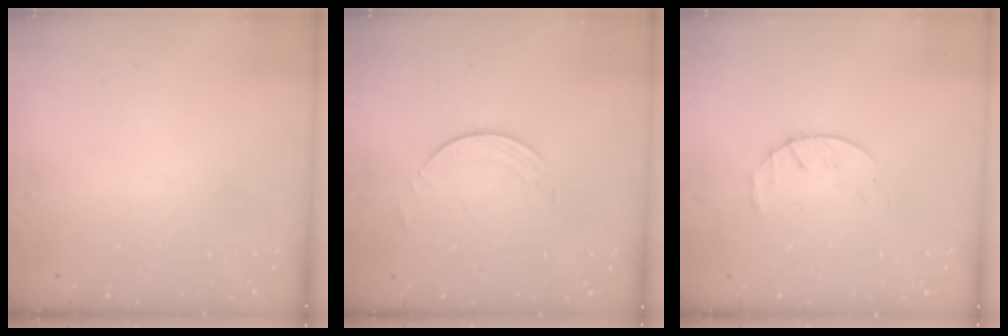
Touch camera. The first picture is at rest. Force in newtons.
{"total": 1.6, "press": 1.6, "slide": 0.2}
{"total": 4.3, "press": 4.2, "slide": 0.6}